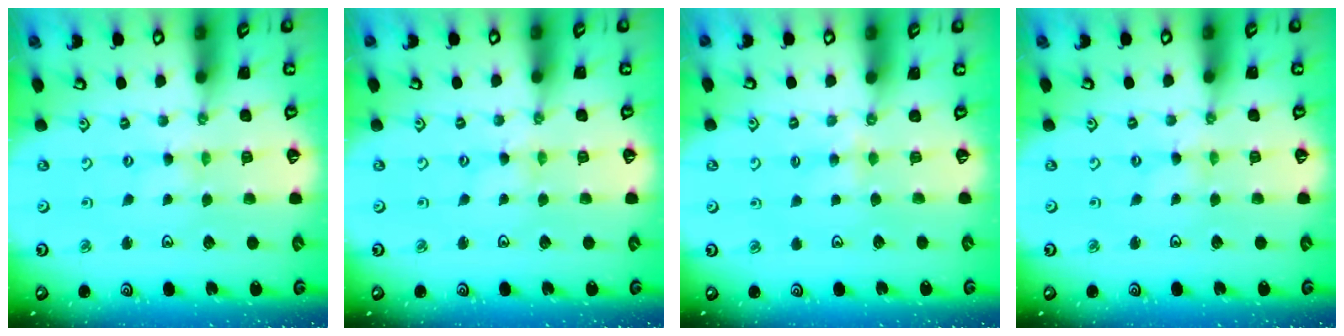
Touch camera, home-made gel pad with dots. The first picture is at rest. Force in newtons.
{"total": 0.6, "press": 0.6, "slide": 0.2}
{"total": 3.6, "press": 3.6, "slide": 0.4}
{"total": 0.0}